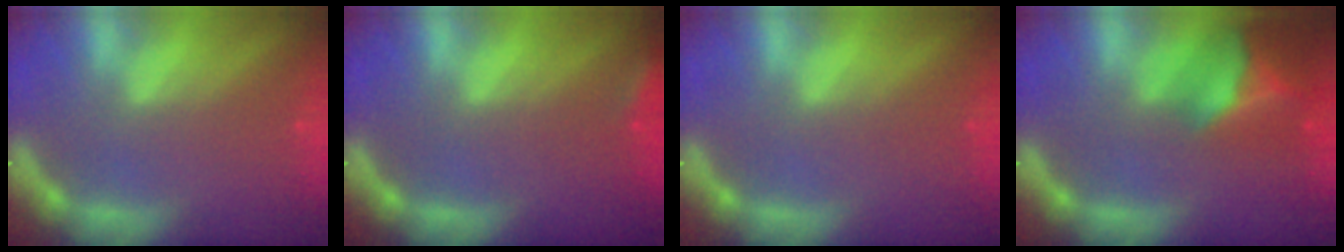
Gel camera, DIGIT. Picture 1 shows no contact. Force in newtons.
{"total": 2.4}
{"total": 0.0}
{"total": 8.4}